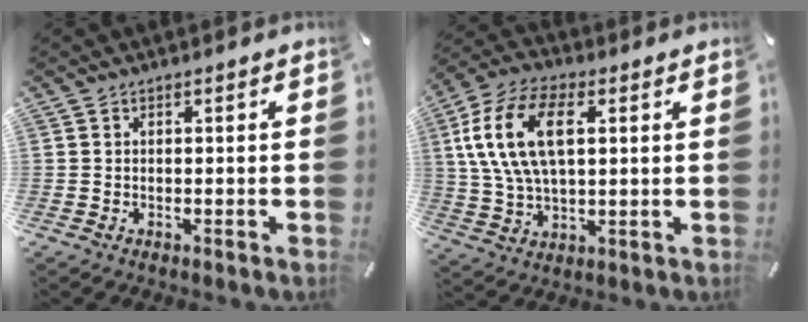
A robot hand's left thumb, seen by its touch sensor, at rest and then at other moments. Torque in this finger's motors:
{"motor_torque": [2.48, 2.53, 2.04, -0.73, 0.26]}